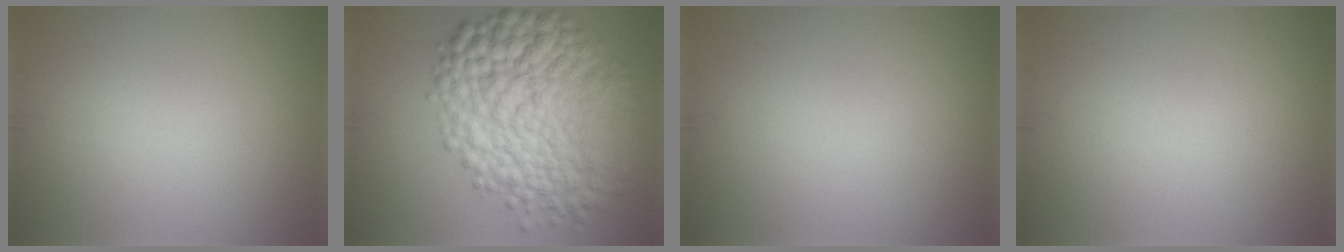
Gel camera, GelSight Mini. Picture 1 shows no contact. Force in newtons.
{"total": 12.1, "press": 12.1, "slide": 0.2}
{"total": 0.0}
{"total": 0.0}